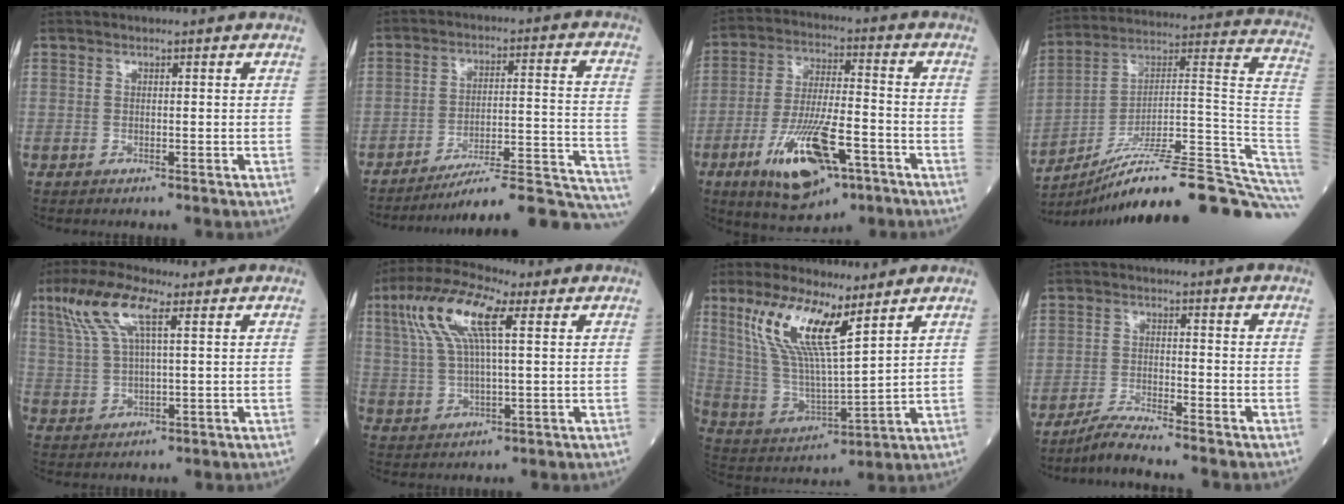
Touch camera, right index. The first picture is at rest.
{"total": 23.0, "force": [-21.5, 0.2, 8.2], "torque": [-0.038, 0.015, -0.290]}
{"total": 14.6, "force": [-6.8, 4.5, 12.1], "torque": [-0.232, -0.011, -0.108]}
{"total": 28.5, "force": [-21.9, 0.9, 18.2], "torque": [-0.160, 0.034, -0.329]}
{"total": 9.2, "force": [4.6, 2.0, 7.7], "torque": [-0.172, 0.022, 0.094]}
{"total": 11.9, "force": [4.7, 2.8, 10.6], "torque": [-0.229, 0.028, 0.089]}
{"total": 14.2, "force": [7.8, 2.8, 11.5], "torque": [-0.245, 0.005, 0.157]}
{"total": 4.6, "force": [-4.2, -1.1, 1.6], "torque": [-0.036, -0.022, -0.082]}